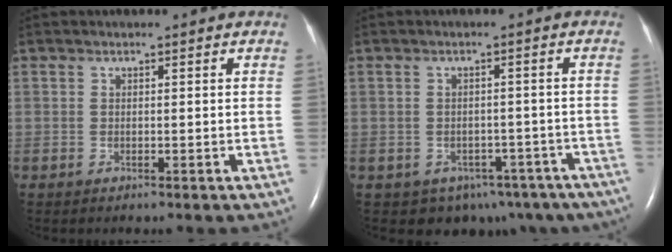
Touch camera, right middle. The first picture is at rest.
{"total": 11.7, "force": [-7.7, 8.0, 3.7], "torque": [-0.050, 0.009, -0.080]}